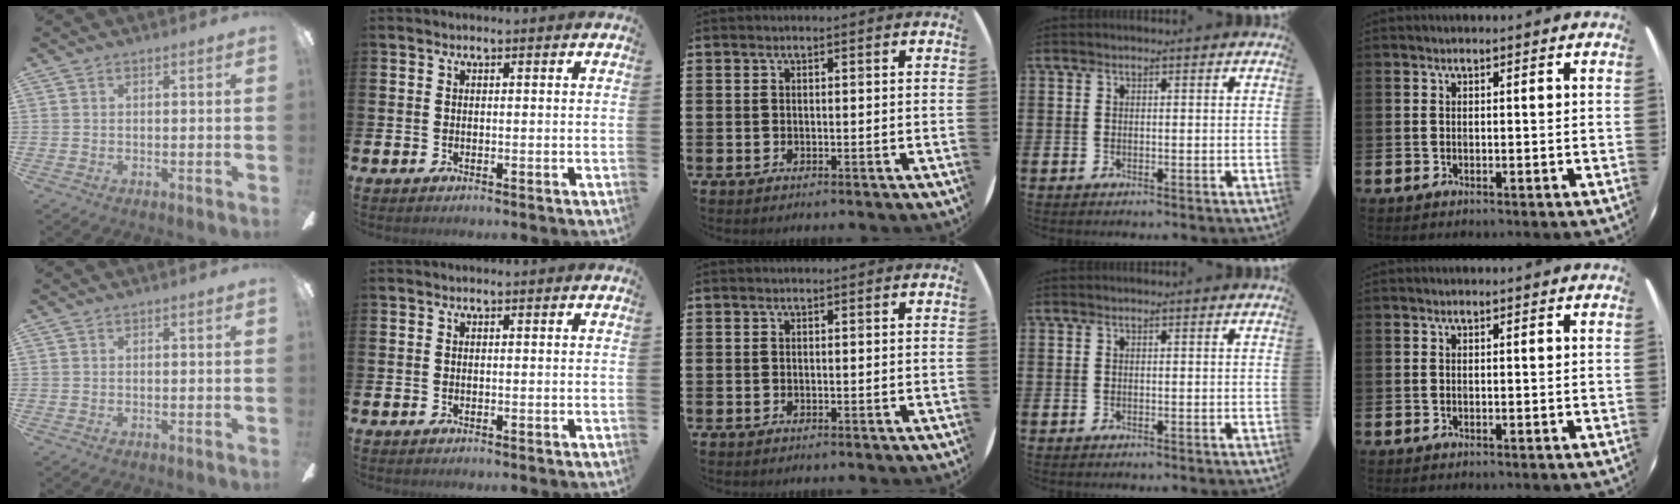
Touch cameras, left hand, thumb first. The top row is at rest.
{}